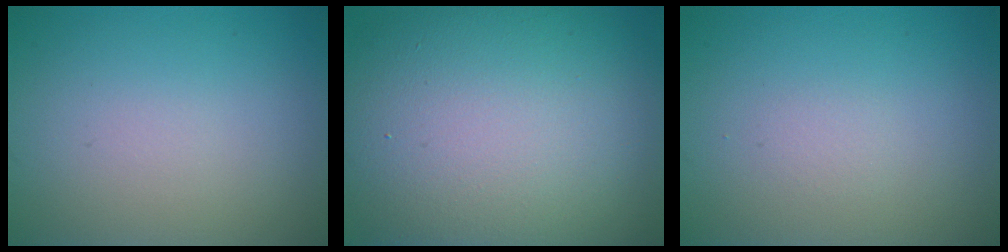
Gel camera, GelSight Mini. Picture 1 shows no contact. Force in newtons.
{"total": 15.4, "press": 15.3, "slide": 0.7}
{"total": 0.6, "press": 0.6, "slide": 0.1}